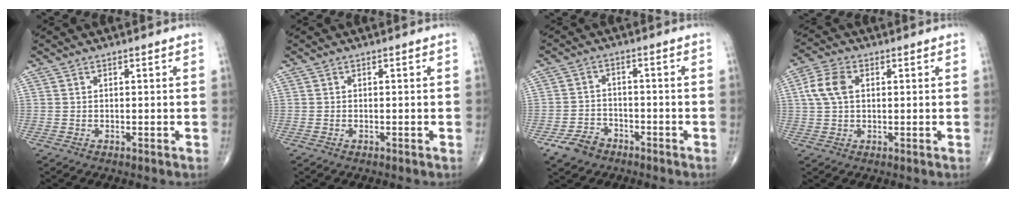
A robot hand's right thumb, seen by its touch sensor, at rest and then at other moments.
{"total": 0.0}
{"total": 5.3, "force": [-3.6, 3.5, 1.7], "torque": [-0.021, 0.020, -0.063]}
{"total": 6.3, "force": [1.3, 4.0, 4.7], "torque": [-0.104, 0.014, 0.022]}